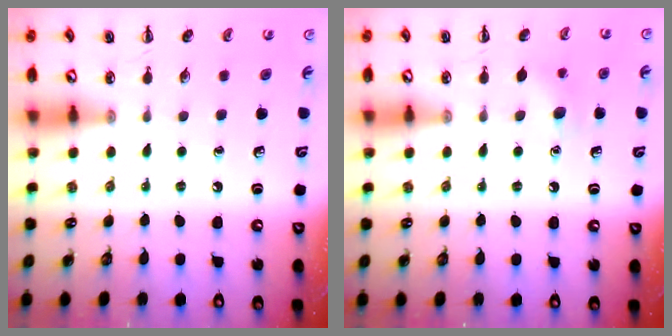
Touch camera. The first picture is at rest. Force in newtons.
{"total": 6.1, "press": 5.9, "slide": 1.8}